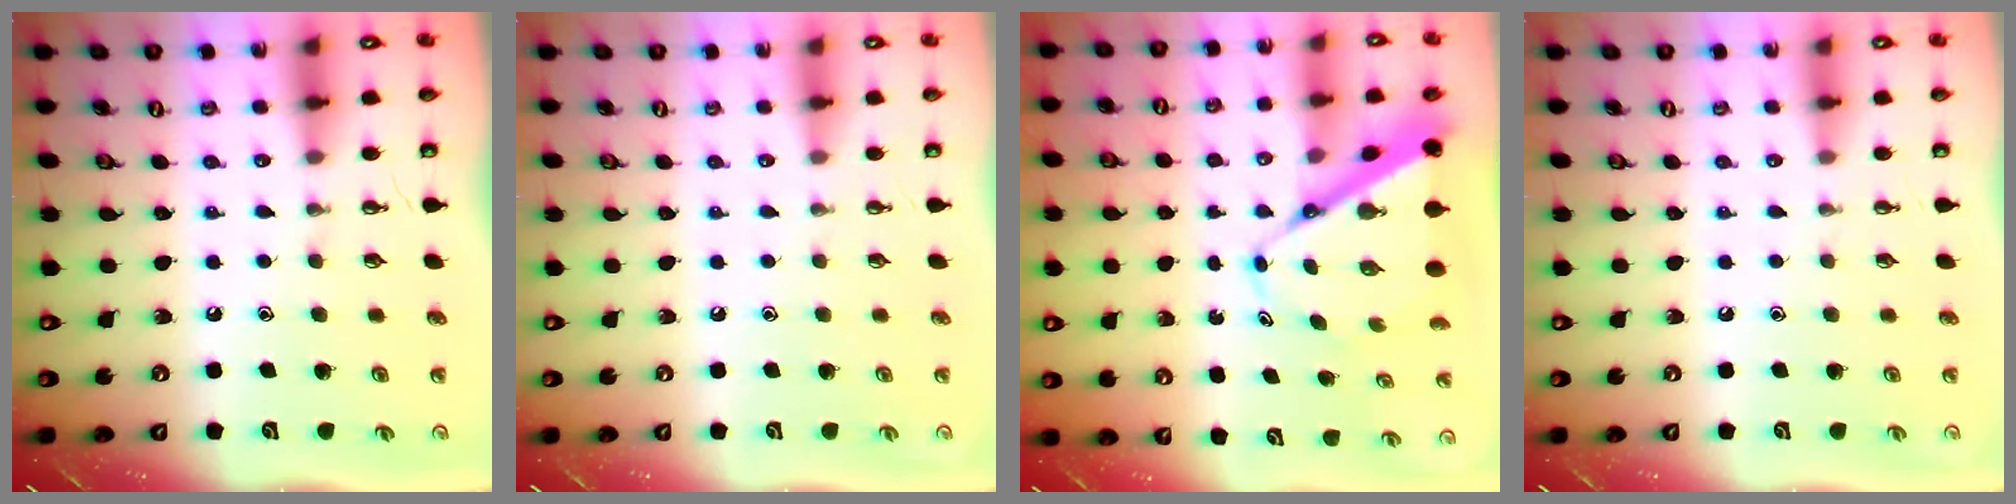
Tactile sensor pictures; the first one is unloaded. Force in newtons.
{"total": 0.0}
{"total": 10.0, "press": 10.0, "slide": 0.8}
{"total": 0.0}